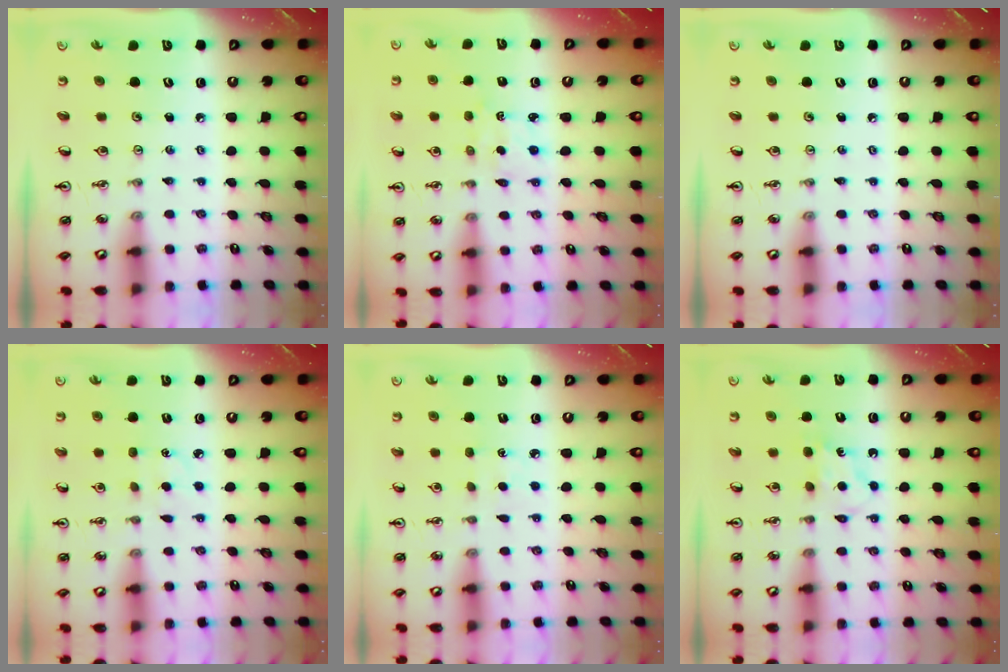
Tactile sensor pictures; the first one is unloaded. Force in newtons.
{"total": 1.8, "press": 1.8, "slide": 0.5}
{"total": 0.0}
{"total": 2.9, "press": 2.8, "slide": 0.5}
{"total": 2.0, "press": 2.0, "slide": 0.3}
{"total": 5.5, "press": 5.4, "slide": 0.7}